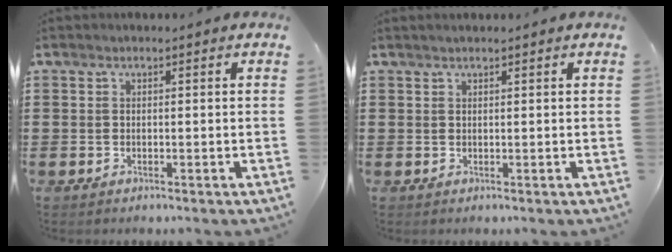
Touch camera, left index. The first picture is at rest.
{"total": 0.5, "force": [0.4, 0.0, 0.3], "torque": [-0.006, 0.000, 0.009]}